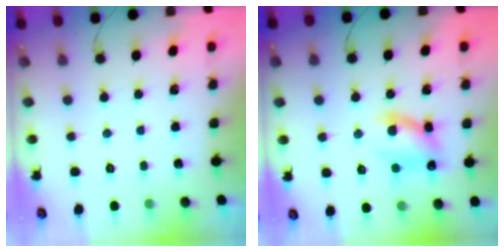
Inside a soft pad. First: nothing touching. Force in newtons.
{"total": 11.0, "press": 10.9, "slide": 1.5}